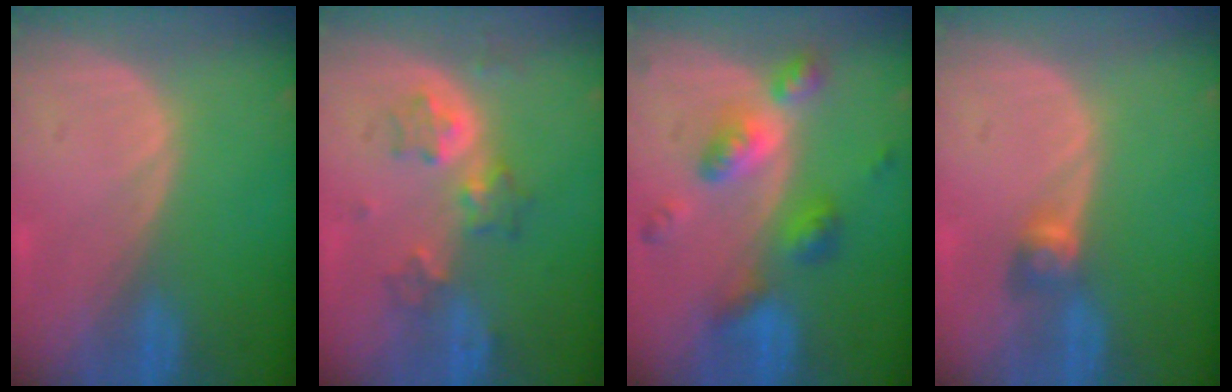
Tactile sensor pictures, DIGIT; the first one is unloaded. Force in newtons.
{"total": 5.4, "press": 5.1, "slide": 1.5}
{"total": 7.5, "press": 7.5, "slide": 0.6}
{"total": 2.7, "press": 2.4, "slide": 1.2}